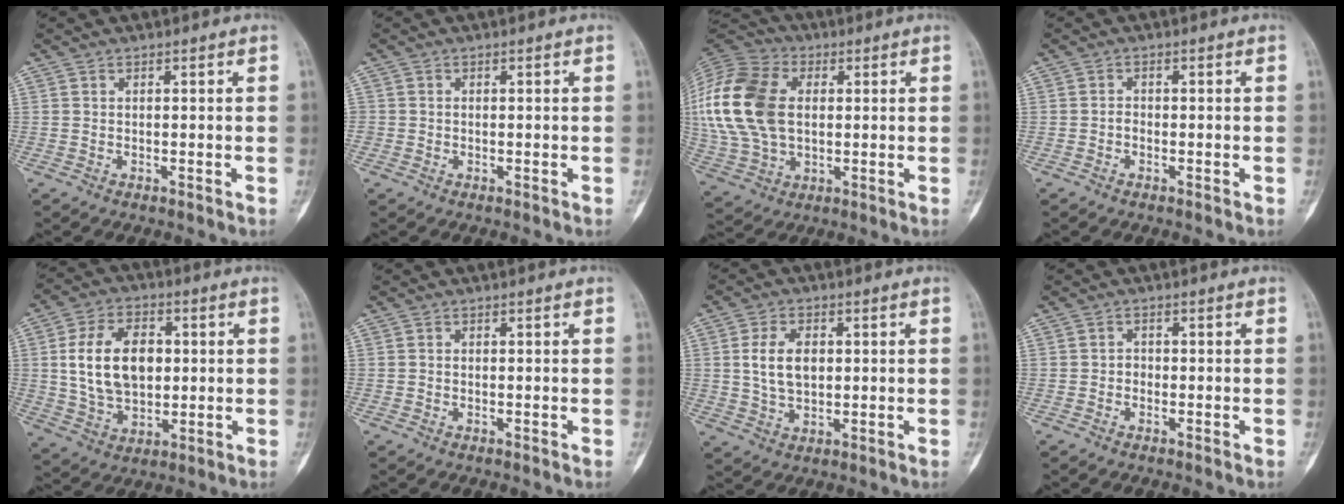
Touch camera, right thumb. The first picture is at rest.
{"total": 0.6, "force": [-0.2, 0.6, 0.0], "torque": [0.003, 0.005, -0.004]}
{"total": 23.3, "force": [2.9, 15.6, 17.0], "torque": [-0.390, 0.009, 0.056]}
{"total": 0.9, "force": [-0.5, 0.6, 0.6], "torque": [-0.006, 0.004, -0.013]}
{"total": 14.6, "force": [1.8, 9.6, 10.8], "torque": [-0.163, 0.000, 0.035]}
{"total": 0.0}
{"total": 7.4, "force": [1.1, 4.7, 5.6], "torque": [-0.093, -0.001, 0.023]}
{"total": 1.1, "force": [-0.5, 0.9, 0.5], "torque": [0.000, 0.005, -0.012]}